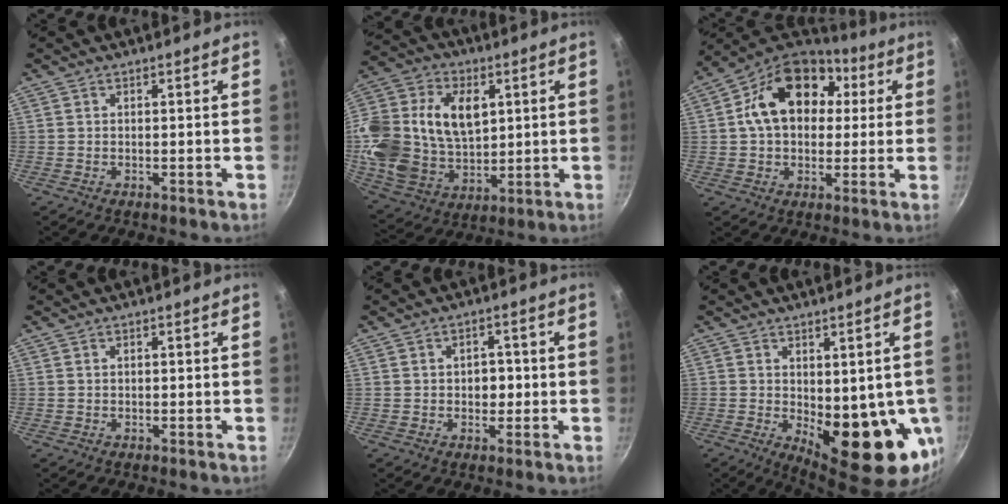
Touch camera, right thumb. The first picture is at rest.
{"total": 24.8, "force": [5.1, 17.5, 16.9], "torque": [-0.349, 0.010, 0.099]}
{"total": 19.2, "force": [4.1, 13.9, 12.5], "torque": [-0.193, 0.029, 0.054]}
{"total": 0.0}
{"total": 3.8, "force": [-0.2, 2.9, 2.5], "torque": [-0.013, 0.008, -0.003]}
{"total": 15.5, "force": [-1.7, 6.8, 13.8], "torque": [-0.145, -0.027, -0.008]}